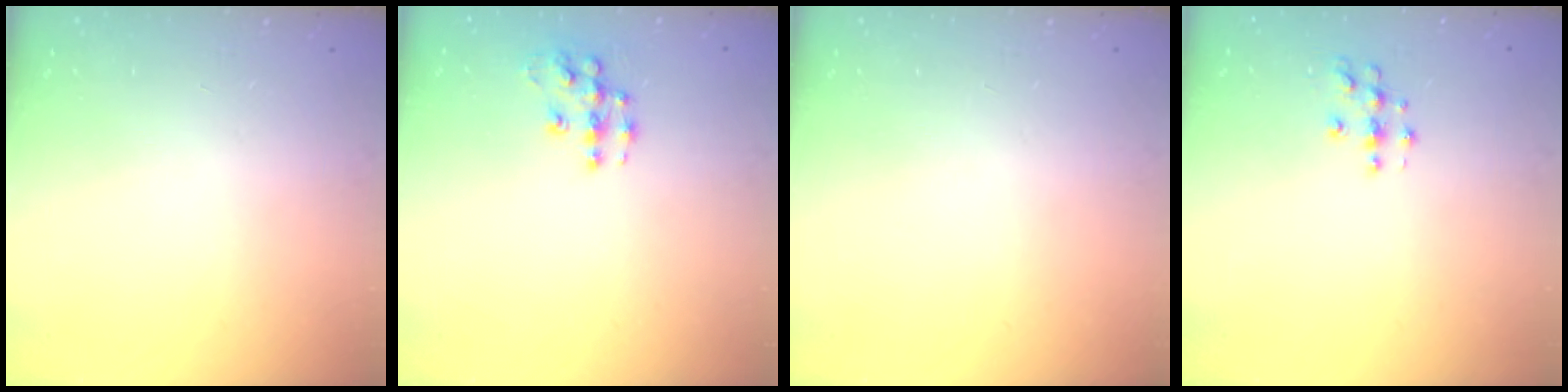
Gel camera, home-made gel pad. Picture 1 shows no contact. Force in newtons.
{"total": 9.2, "press": 9.2, "slide": 0.5}
{"total": 0.0}
{"total": 4.5, "press": 4.4, "slide": 0.4}